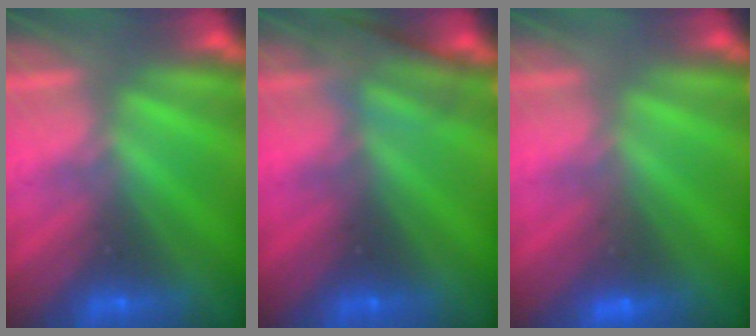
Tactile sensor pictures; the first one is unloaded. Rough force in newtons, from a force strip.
{"total": 2.8}
{"total": 2.9}